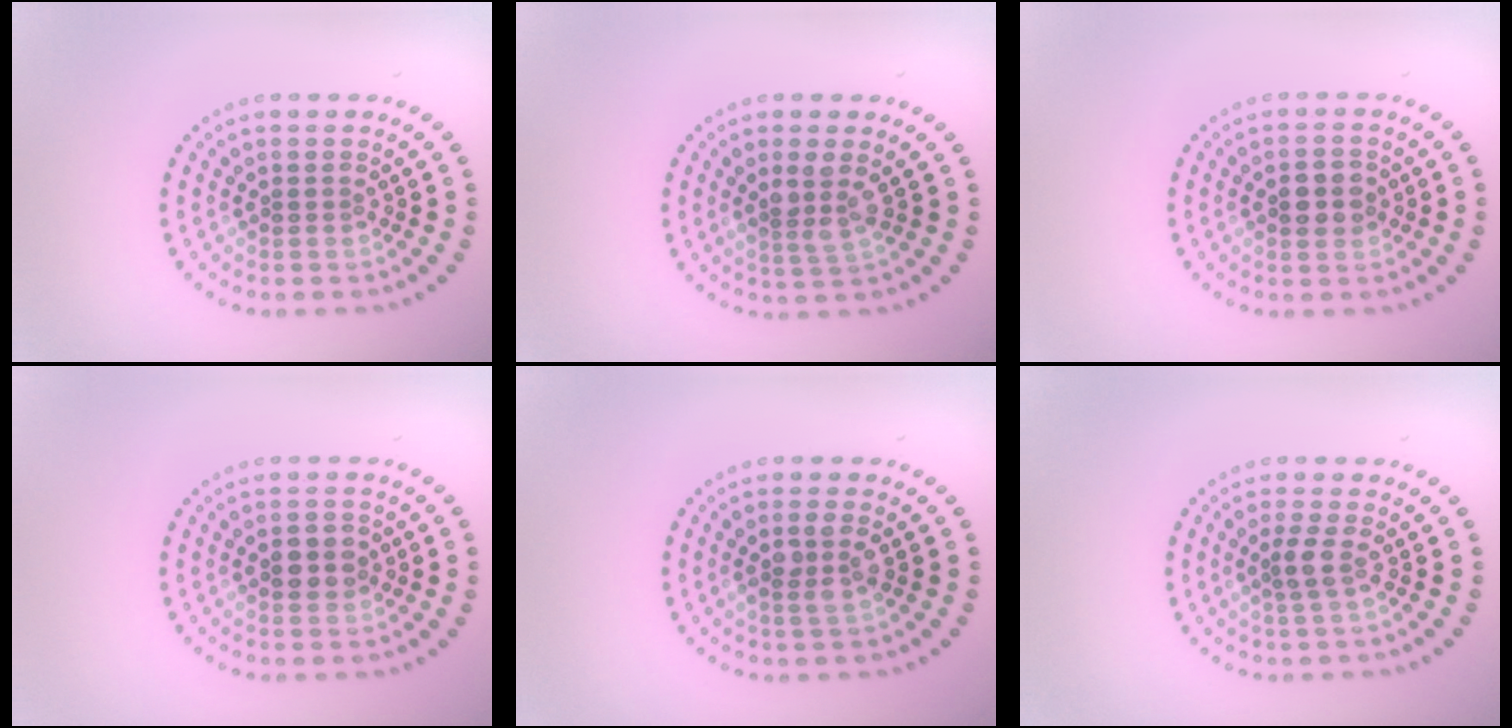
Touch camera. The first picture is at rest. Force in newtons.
{"total": 2.5, "press": 2.0, "slide": 1.5}
{"total": 2.9, "press": 2.9, "slide": 0.1}
{"total": 2.4, "press": 2.4, "slide": 0.1}
{"total": 2.3, "press": 2.1, "slide": 1.0}
{"total": 1.8, "press": 1.4, "slide": 1.1}